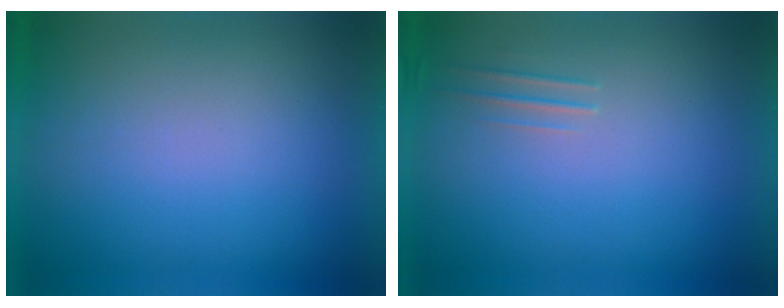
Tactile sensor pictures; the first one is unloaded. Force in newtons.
{"total": 1.5}